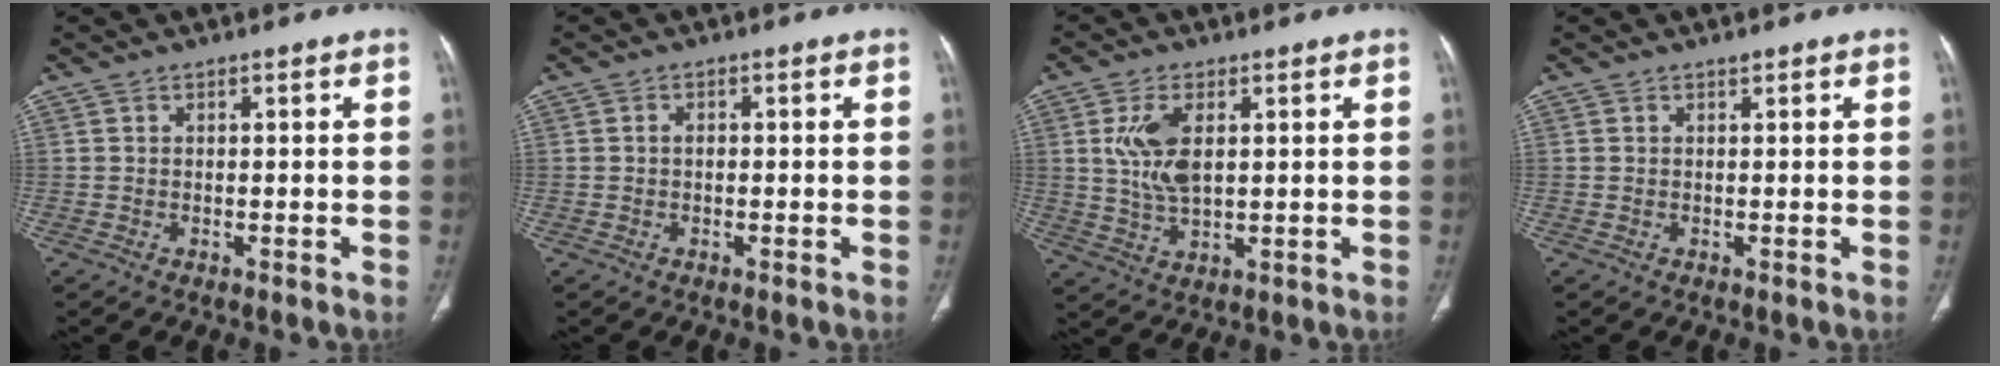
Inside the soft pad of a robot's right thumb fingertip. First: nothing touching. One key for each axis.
{"total": 1.0, "fx": 0.0, "fy": 0.7, "fz": 0.7, "tx": -0.004, "ty": 0.002, "tz": -0.004}
{"total": 8.1, "fx": 1.8, "fy": 4.2, "fz": 6.7, "tx": -0.137, "ty": -0.007, "tz": 0.040}
{"total": 0.5, "fx": 0.5, "fy": 0.2, "fz": 0.2, "tx": 0.004, "ty": -0.001, "tz": 0.006}